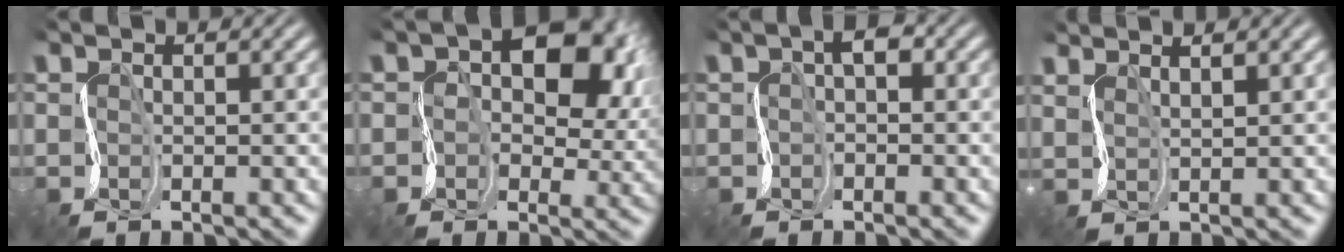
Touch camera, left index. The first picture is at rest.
{"total": 8.7, "force": [1.8, 5.1, 6.8], "torque": [-0.100, 0.019, 0.029]}
{"total": 1.0, "force": [0.3, 0.0, 1.0], "torque": [-0.022, 0.015, 0.008]}
{"total": 2.4, "force": [2.2, 0.5, 0.6], "torque": [0.000, 0.018, 0.023]}